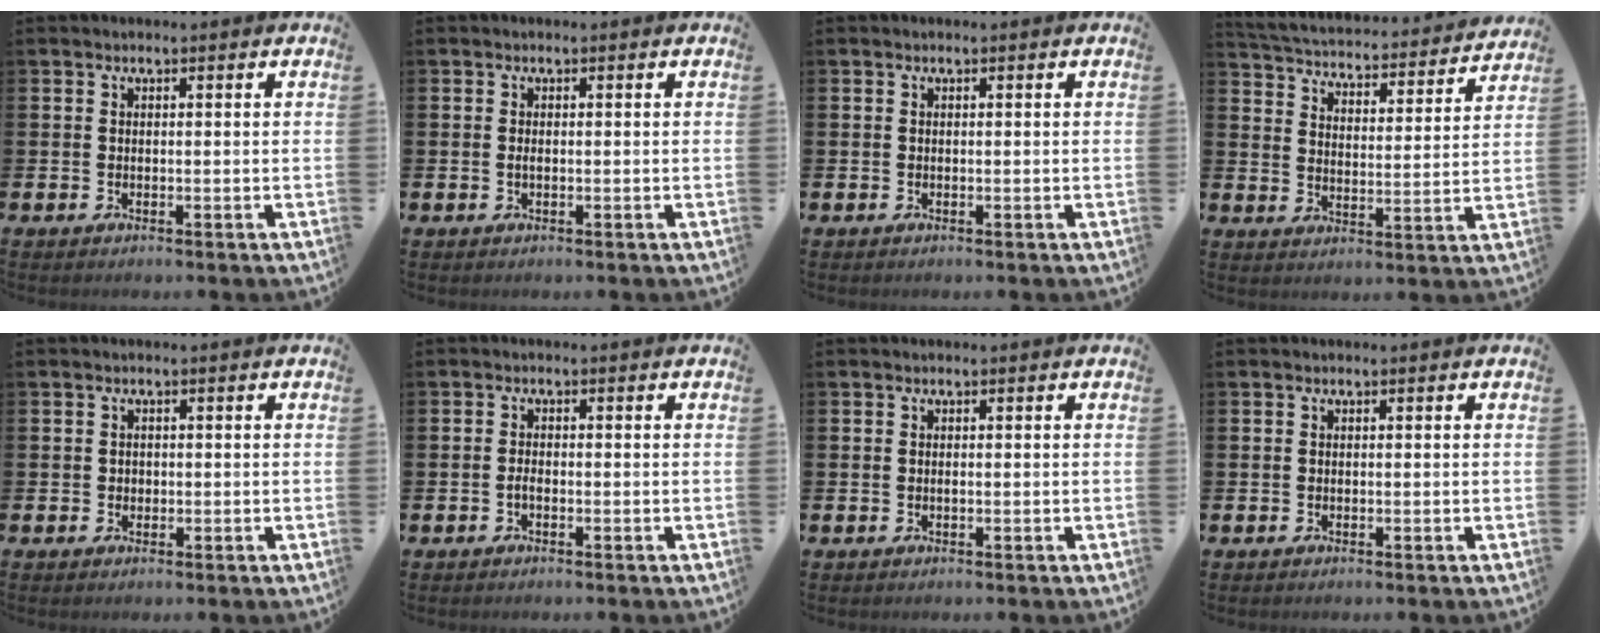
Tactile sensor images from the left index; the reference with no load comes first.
{"total": 0.6, "force": [-0.1, 0.2, 0.5], "torque": [-0.012, 0.000, -0.002]}
{"total": 0.0}
{"total": 4.1, "force": [4.0, 0.8, 0.6], "torque": [-0.037, -0.040, 0.060]}
{"total": 0.9, "force": [0.2, 0.8, 0.3], "torque": [0.008, 0.001, -0.002]}
{"total": 1.1, "force": [-0.5, 0.4, 0.8], "torque": [-0.009, -0.005, -0.012]}
{"total": 0.0}
{"total": 0.0}